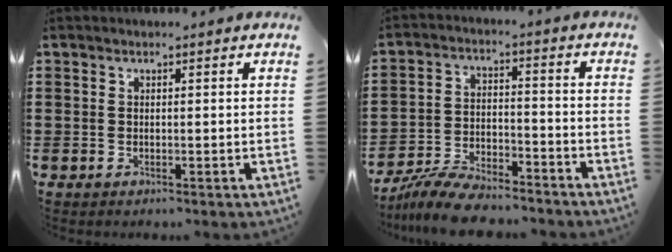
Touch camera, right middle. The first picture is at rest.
{"total": 7.9, "force": [-7.5, 1.1, 2.3], "torque": [-0.046, 0.011, -0.146]}